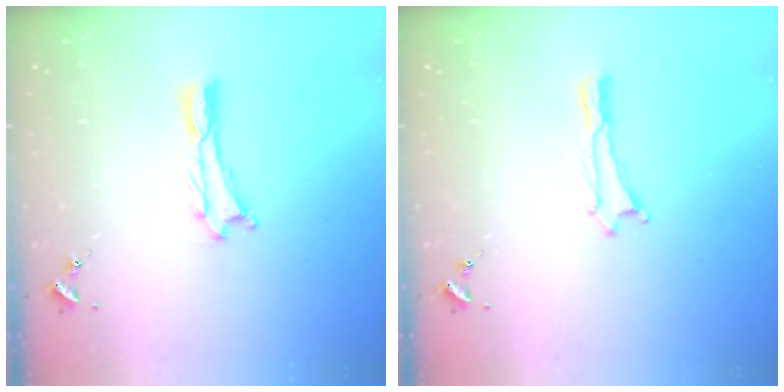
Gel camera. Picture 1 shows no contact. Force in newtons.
{"total": 0.0}